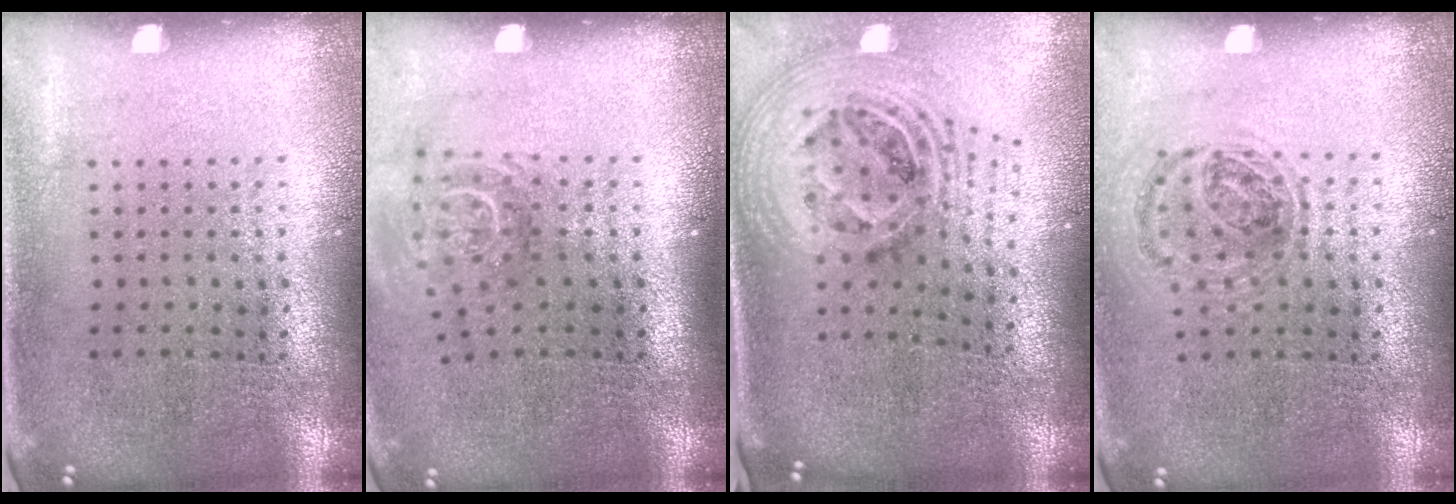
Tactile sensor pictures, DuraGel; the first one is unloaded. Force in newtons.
{"total": 1.7, "press": 1.2, "slide": 1.2}
{"total": 2.7, "press": 1.9, "slide": 1.9}
{"total": 1.0, "press": 0.9, "slide": 0.2}